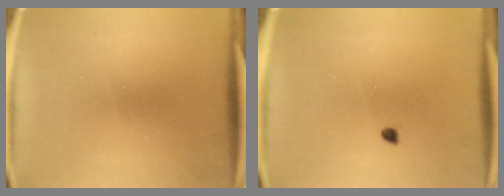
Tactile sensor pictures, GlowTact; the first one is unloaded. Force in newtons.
{"total": 1.0}